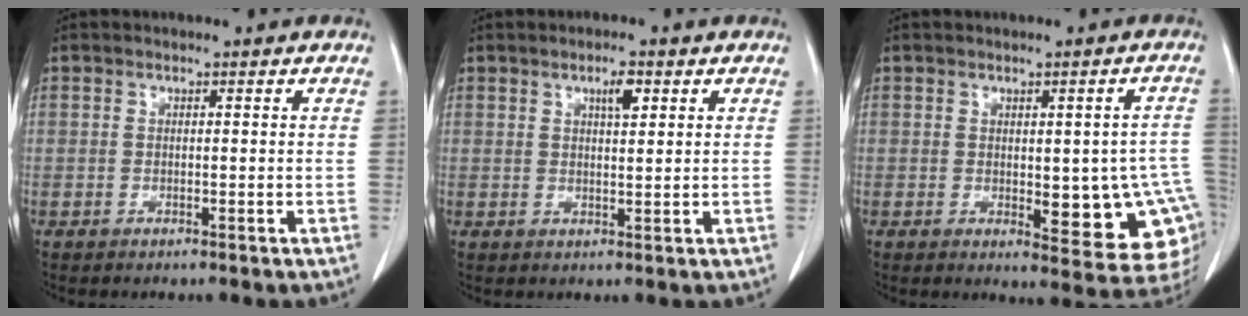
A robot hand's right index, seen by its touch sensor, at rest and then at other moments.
{"total": 3.0, "force": [1.5, 0.8, 2.4], "torque": [-0.039, 0.000, 0.023]}
{"total": 13.3, "force": [-2.2, 5.0, 12.1], "torque": [-0.101, 0.008, -0.011]}